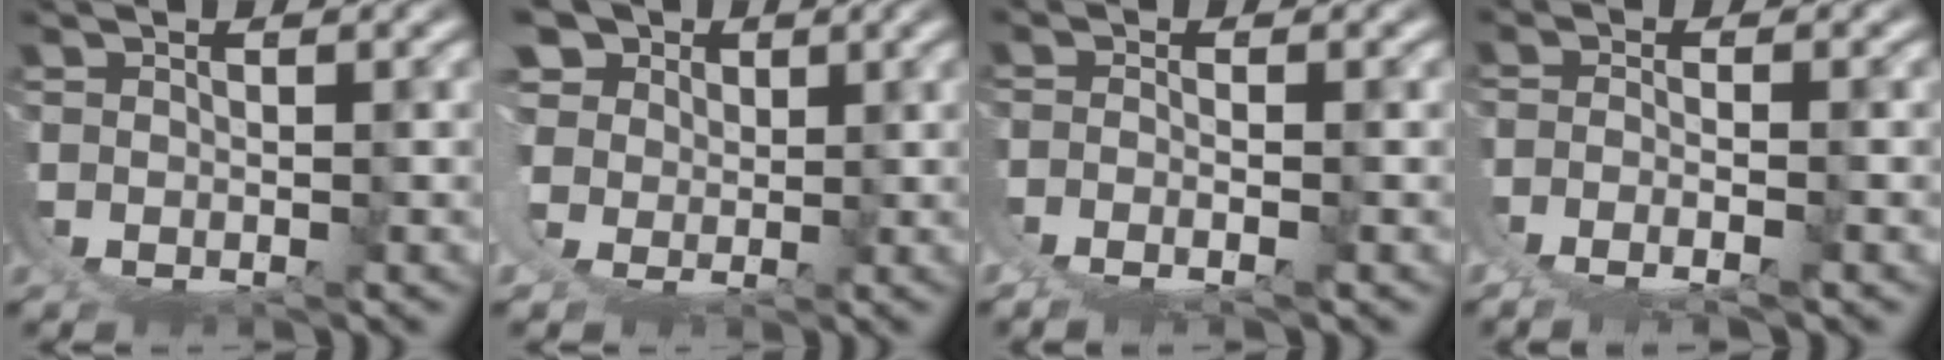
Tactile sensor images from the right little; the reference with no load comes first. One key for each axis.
{"total": 11.1, "fx": 3.1, "fy": 9.9, "fz": 4.0, "tx": -0.118, "ty": -0.016, "tz": 0.035}
{"total": 2.5, "fx": -0.7, "fy": 0.6, "fz": 2.3, "tx": -0.051, "ty": -0.014, "tz": -0.003}
{"total": 3.1, "fx": -0.8, "fy": 1.2, "fz": 2.7, "tx": -0.056, "ty": -0.015, "tz": -0.004}